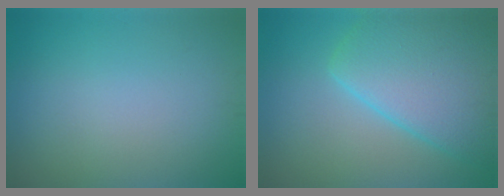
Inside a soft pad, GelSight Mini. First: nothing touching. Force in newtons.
{"total": 8.8, "press": 8.8, "slide": 0.4}